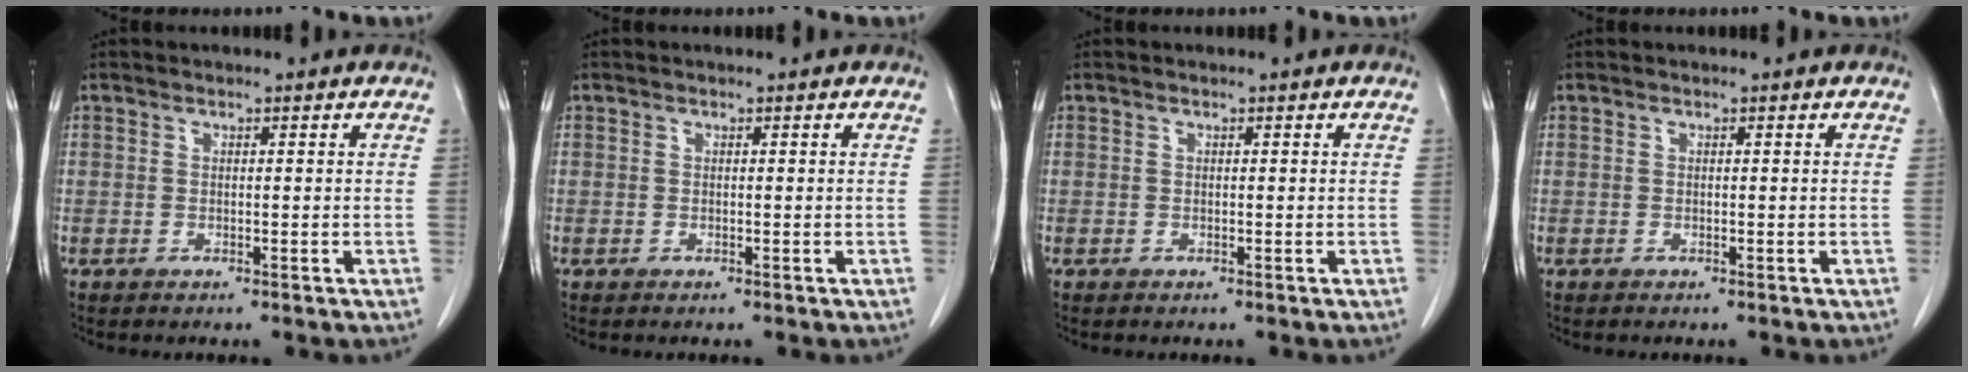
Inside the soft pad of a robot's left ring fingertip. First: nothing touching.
{"total": 0.0}
{"total": 0.0}
{"total": 0.0}